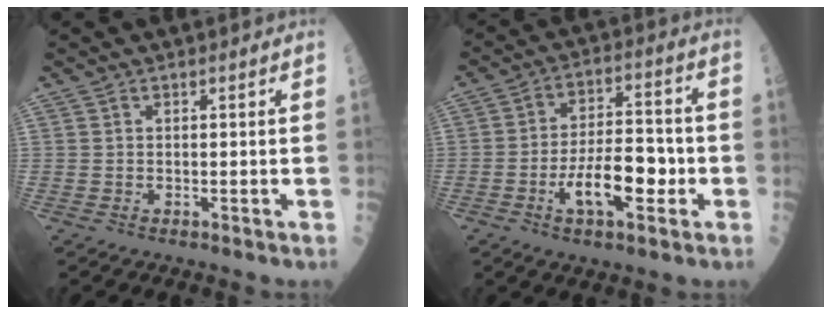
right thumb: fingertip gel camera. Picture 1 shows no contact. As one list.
[{"total": 12.6, "force": [-3.8, 5.6, 10.7], "torque": [-0.163, 0.029, -0.062]}]